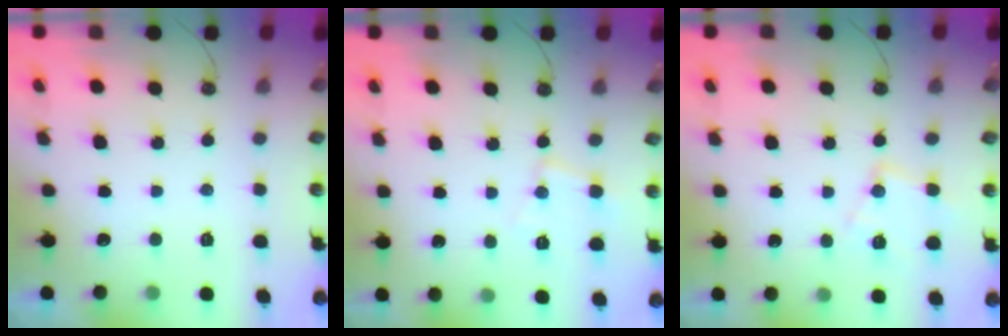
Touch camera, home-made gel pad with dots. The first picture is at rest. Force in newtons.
{"total": 6.9, "press": 6.9, "slide": 0.4}
{"total": 11.2, "press": 11.2, "slide": 0.7}